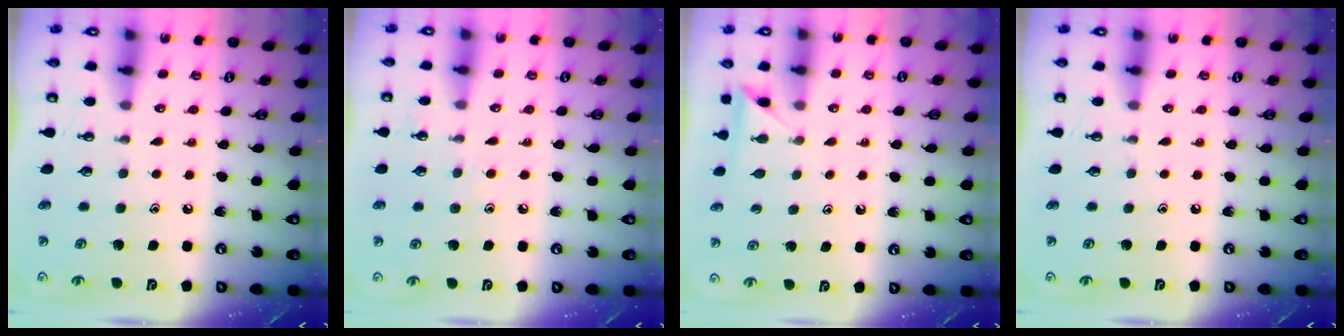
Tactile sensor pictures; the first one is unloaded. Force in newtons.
{"total": 4.4, "press": 4.4, "slide": 0.5}
{"total": 3.3, "press": 3.3, "slide": 0.4}
{"total": 0.0}